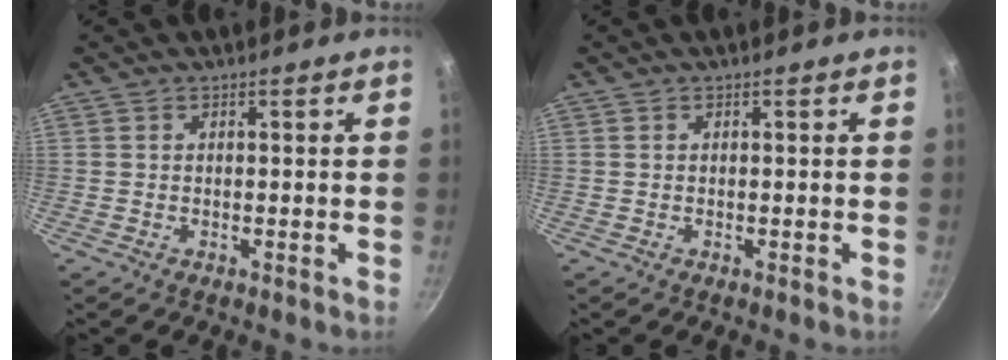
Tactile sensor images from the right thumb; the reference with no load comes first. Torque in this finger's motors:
{"motor_torque": [-0.07, 0.08, 0.00, 0.00, 0.00]}